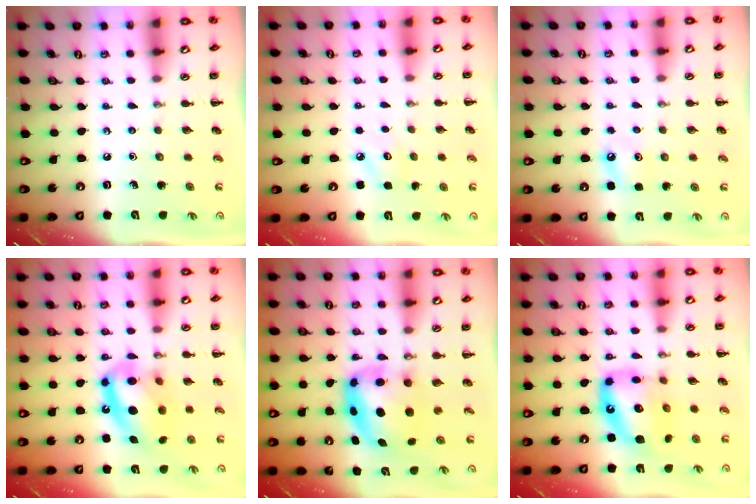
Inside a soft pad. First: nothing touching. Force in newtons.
{"total": 3.5, "press": 3.4, "slide": 0.7}
{"total": 5.9, "press": 5.6, "slide": 1.9}
{"total": 16.0, "press": 15.6, "slide": 3.6}
{"total": 6.2, "press": 6.1, "slide": 1.2}
{"total": 14.1, "press": 13.6, "slide": 3.6}